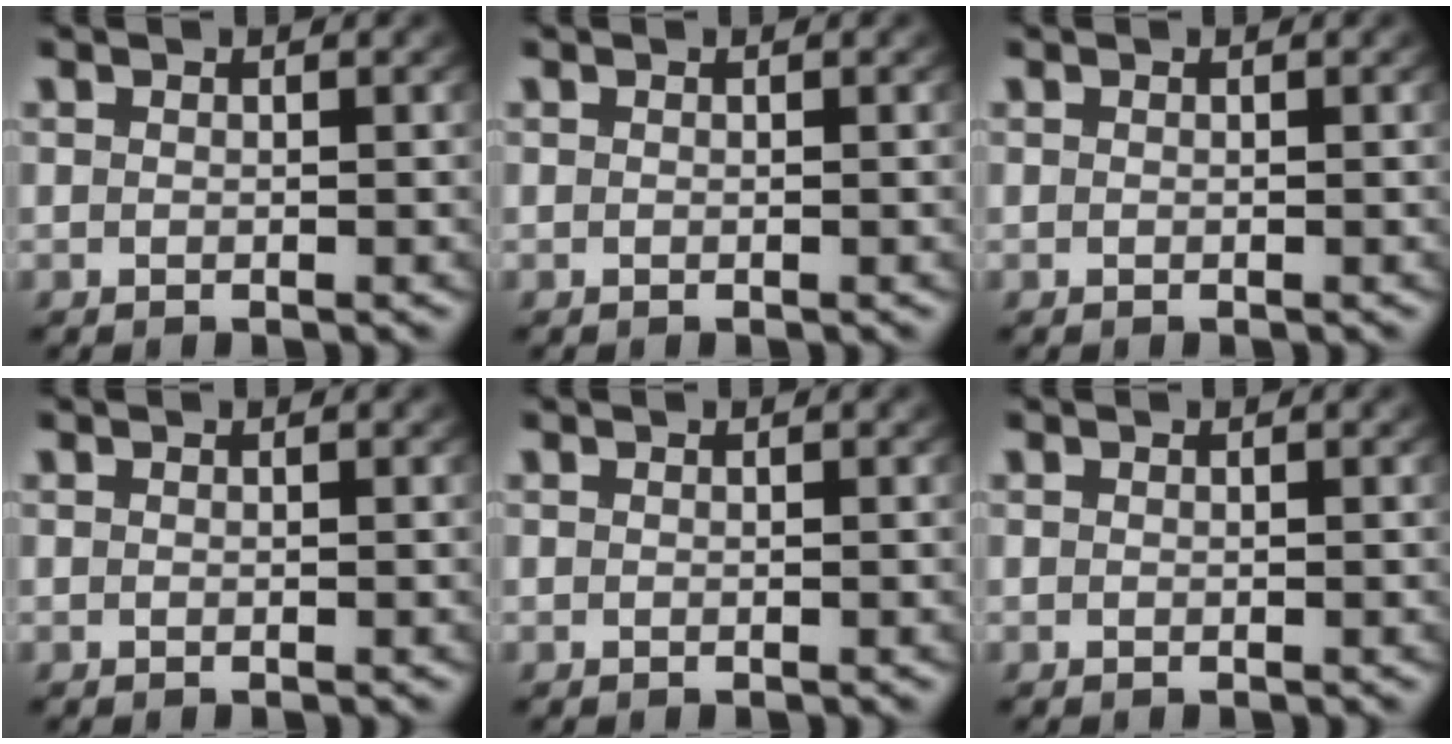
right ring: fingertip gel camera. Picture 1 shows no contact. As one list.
[{"total": 0.0}, {"total": 0.0}, {"total": 0.0}, {"total": 0.0}, {"total": 0.0}]